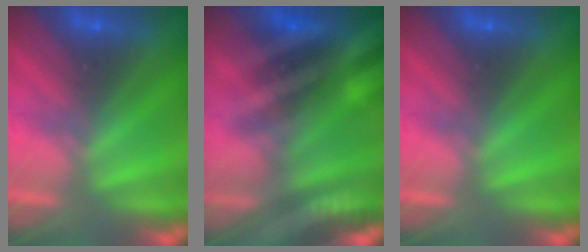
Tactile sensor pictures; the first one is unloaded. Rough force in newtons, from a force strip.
{"total": 7.8}
{"total": 0.0}